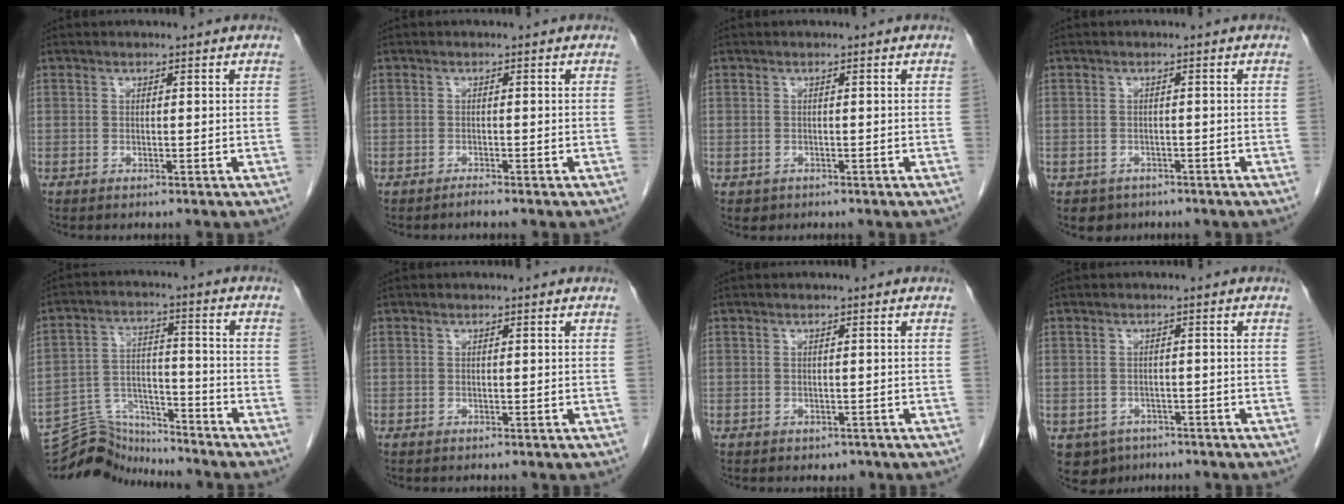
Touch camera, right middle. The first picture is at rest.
{"total": 0.7, "force": [-0.6, -0.2, 0.3], "torque": [-0.009, -0.002, -0.011]}
{"total": 0.8, "force": [-0.4, 0.7, 0.1], "torque": [-0.009, 0.002, -0.001]}
{"total": 2.7, "force": [-1.8, 2.0, 0.1], "torque": [-0.008, 0.005, -0.026]}
{"total": 9.5, "force": [-9.4, 0.9, -0.5], "torque": [0.000, 0.029, -0.172]}
{"total": 0.0}
{"total": 0.9, "force": [-0.5, 0.7, 0.2], "torque": [-0.004, 0.000, -0.002]}
{"total": 4.6, "force": [-2.9, 3.5, 0.9], "torque": [-0.014, 0.002, -0.039]}